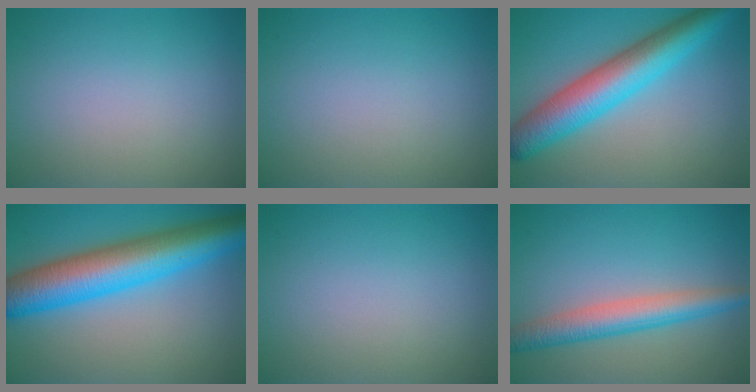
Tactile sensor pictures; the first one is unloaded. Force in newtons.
{"total": 0.0}
{"total": 8.2, "press": 8.2, "slide": 0.1}
{"total": 10.5, "press": 10.5, "slide": 0.2}
{"total": 0.0}
{"total": 4.6, "press": 4.6, "slide": 0.0}